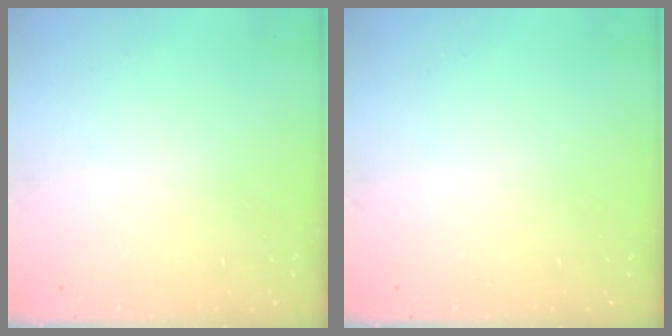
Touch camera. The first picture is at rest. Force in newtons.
{"total": 0.0}